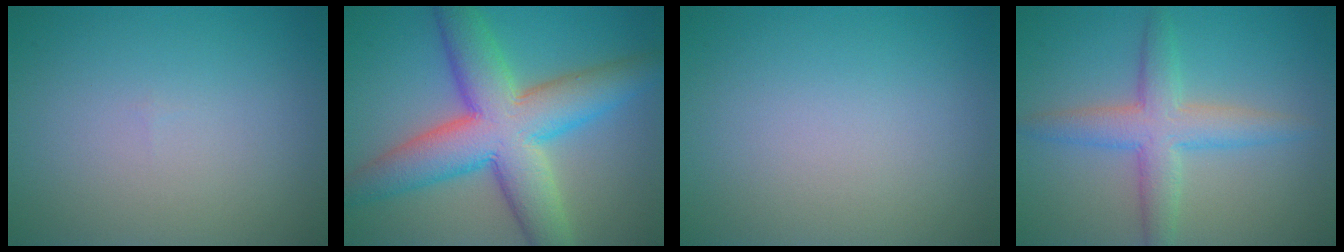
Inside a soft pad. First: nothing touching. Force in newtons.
{"total": 10.6, "press": 10.6, "slide": 0.3}
{"total": 0.0}
{"total": 4.6, "press": 4.6, "slide": 0.1}